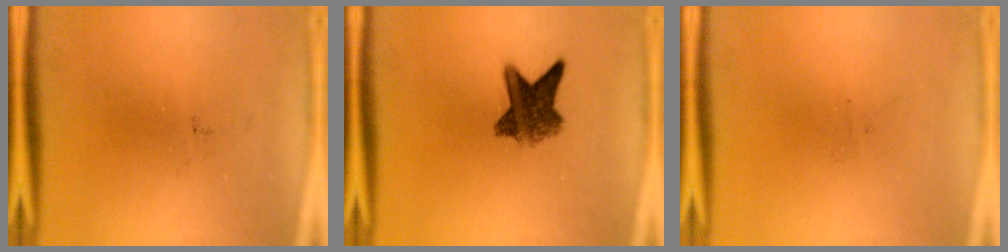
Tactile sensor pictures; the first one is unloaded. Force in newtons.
{"total": 7.0}
{"total": 0.0}